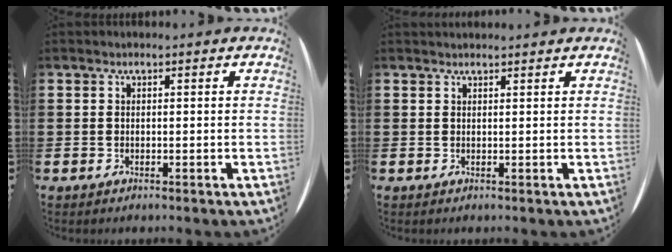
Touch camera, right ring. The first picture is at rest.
{"total": 0.5, "force": [0.5, -0.1, 0.0], "torque": [0.001, 0.000, 0.010]}